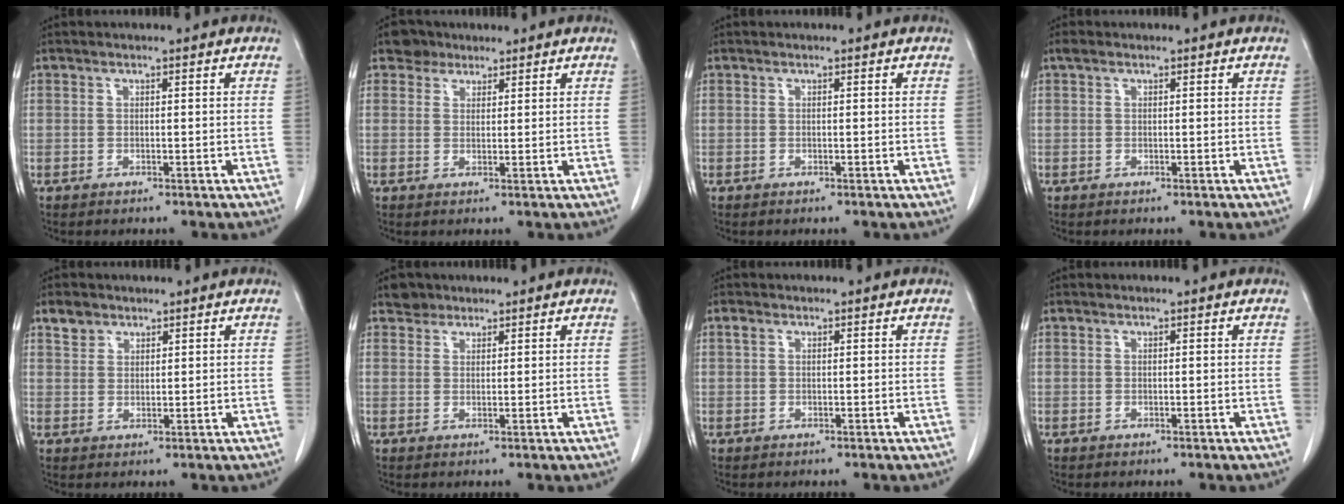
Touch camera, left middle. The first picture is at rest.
{"total": 2.8, "force": [2.1, 1.9, 0.1], "torque": [0.000, 0.010, 0.033]}
{"total": 0.0}
{"total": 0.7, "force": [0.4, 0.5, 0.3], "torque": [-0.005, 0.011, 0.005]}
{"total": 2.8, "force": [2.1, 1.9, 0.5], "torque": [-0.013, 0.010, 0.039]}
{"total": 2.2, "force": [1.7, 1.4, 0.0], "torque": [0.001, 0.008, 0.026]}
{"total": 0.9, "force": [0.4, 0.5, 0.5], "torque": [-0.015, 0.012, 0.008]}
{"total": 0.0}